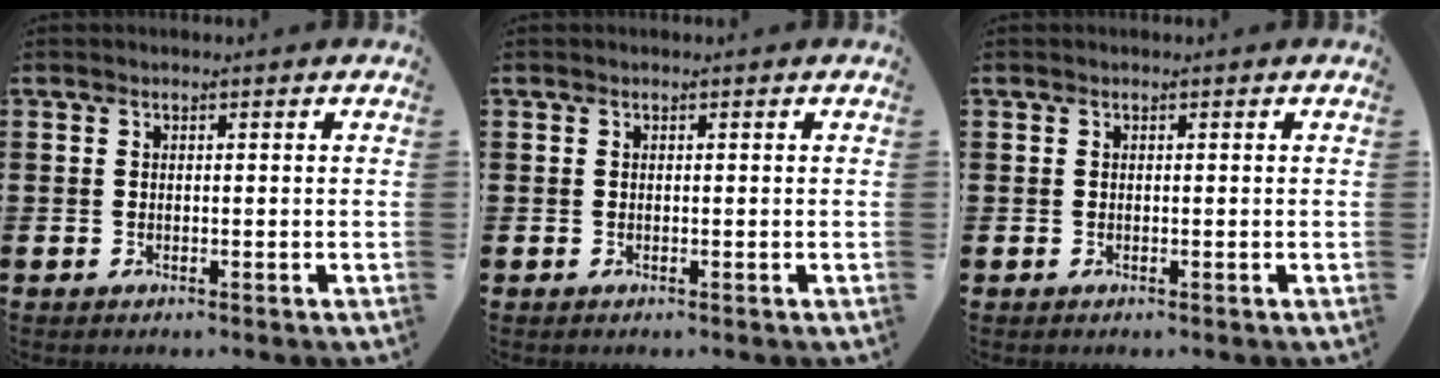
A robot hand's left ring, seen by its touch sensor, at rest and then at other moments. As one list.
[{"total": 0.0}, {"total": 0.0}]